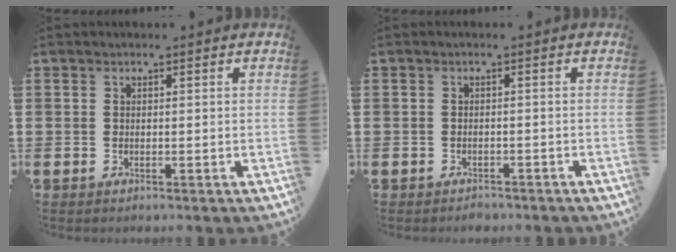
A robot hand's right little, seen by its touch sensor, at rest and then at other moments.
{"total": 0.9, "force": [-0.8, 0.2, 0.0], "torque": [-0.002, 0.001, -0.018]}